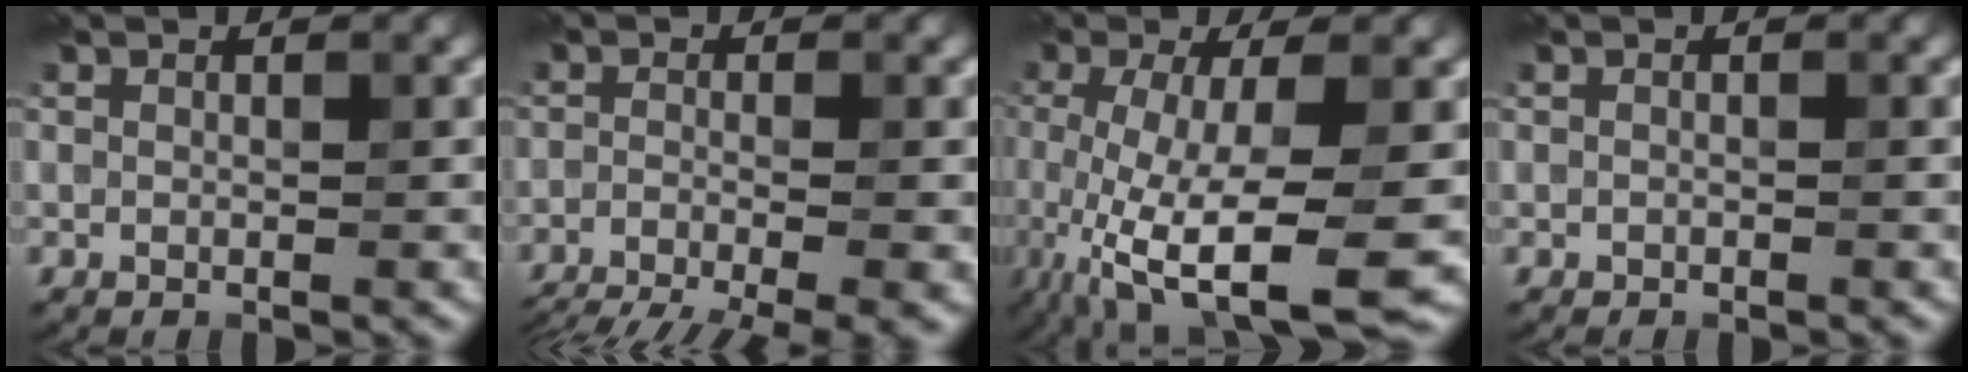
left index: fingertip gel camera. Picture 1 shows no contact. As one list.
[{"total": 9.9, "force": [-7.7, 2.8, 5.6], "torque": [-0.073, -0.030, -0.104]}, {"total": 10.7, "force": [-3.6, 3.0, 9.6], "torque": [-0.189, -0.026, -0.059]}, {"total": 0.0}]